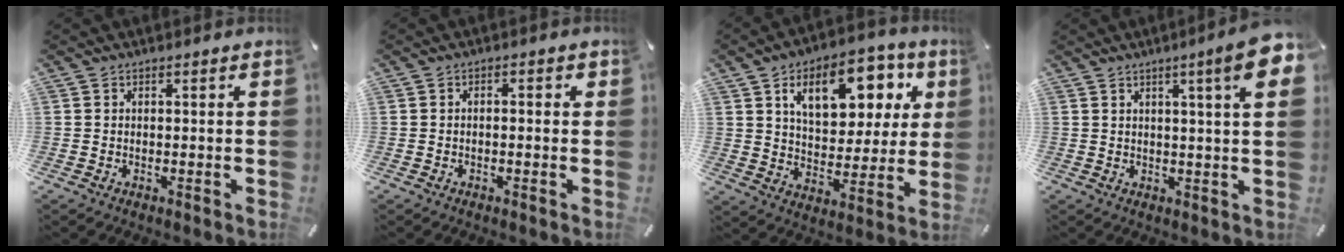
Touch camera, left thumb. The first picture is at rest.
{"total": 1.5, "force": [-0.6, 0.5, 1.2], "torque": [-0.023, 0.003, -0.012]}
{"total": 16.0, "force": [7.5, 9.6, 10.3], "torque": [-0.158, -0.020, 0.127]}
{"total": 9.5, "force": [4.2, 0.4, 8.5], "torque": [-0.131, -0.015, 0.062]}